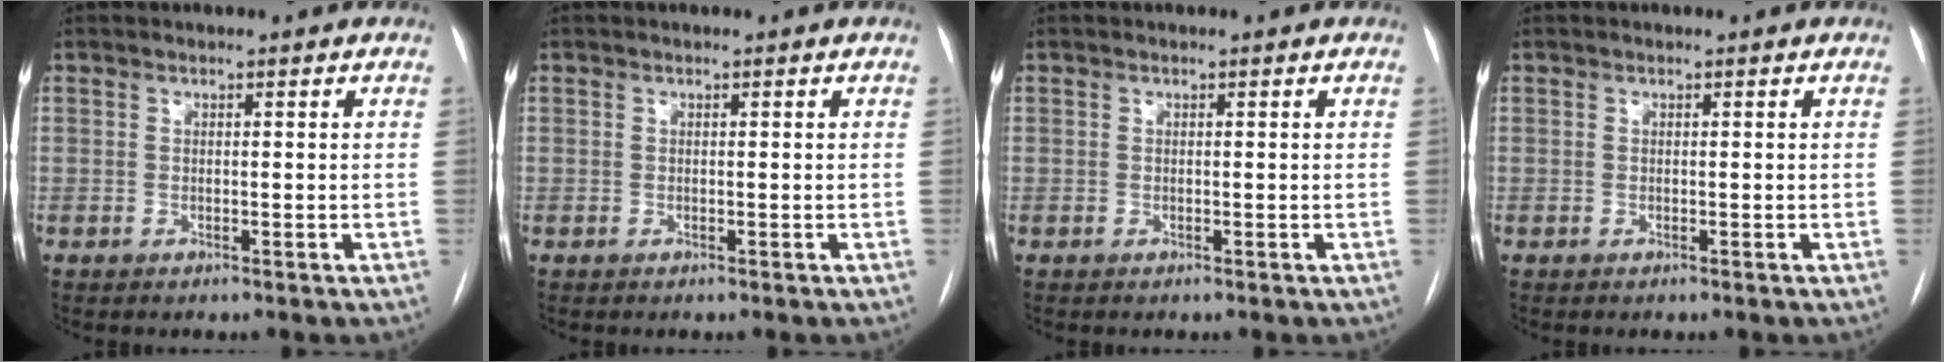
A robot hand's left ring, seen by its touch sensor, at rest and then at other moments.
{"total": 0.0}
{"total": 0.0}
{"total": 0.0}